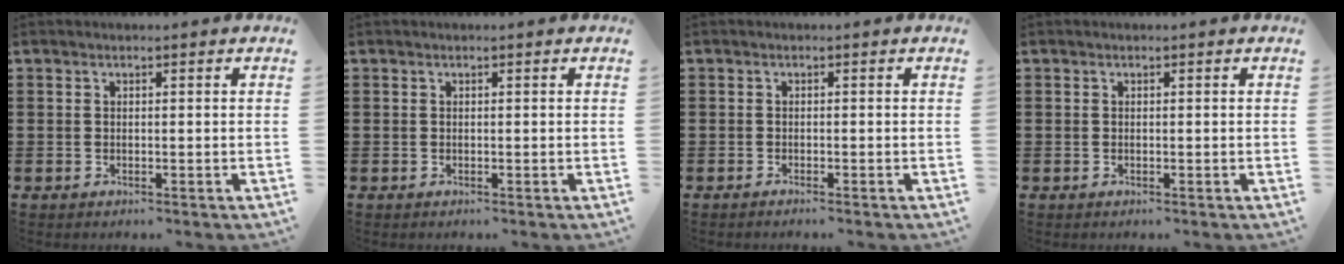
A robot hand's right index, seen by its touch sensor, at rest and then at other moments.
{"total": 0.0}
{"total": 0.8, "force": [-0.8, -0.2, 0.1], "torque": [-0.003, -0.004, -0.016]}
{"total": 0.0}